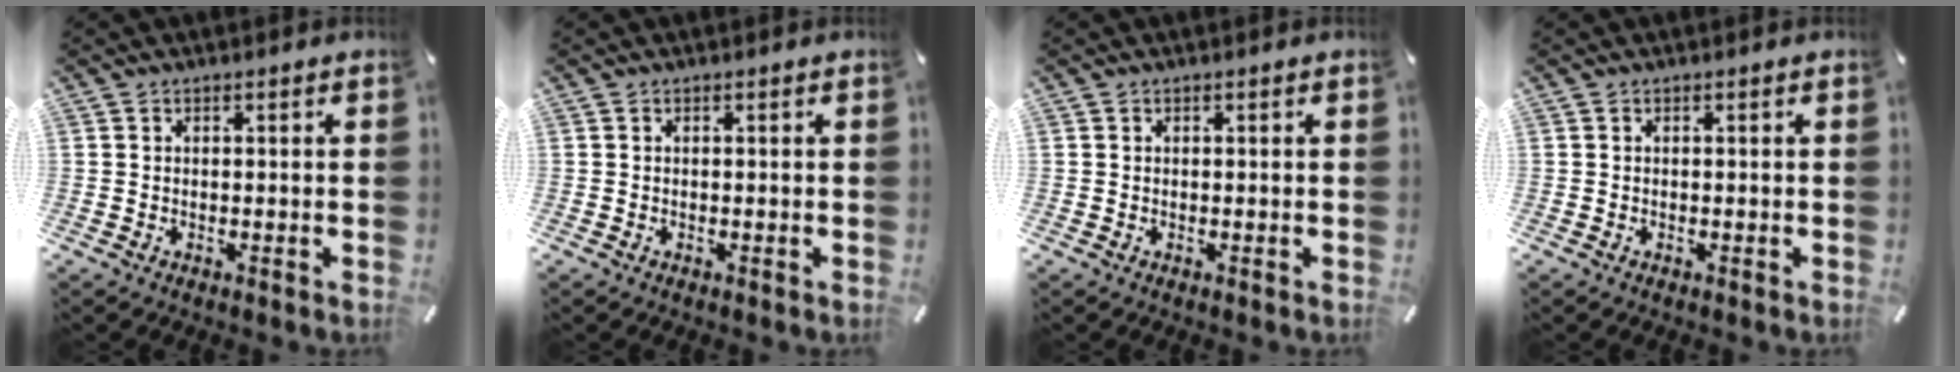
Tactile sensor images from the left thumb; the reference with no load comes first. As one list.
[{"total": 0.0}, {"total": 0.0}, {"total": 0.0}]